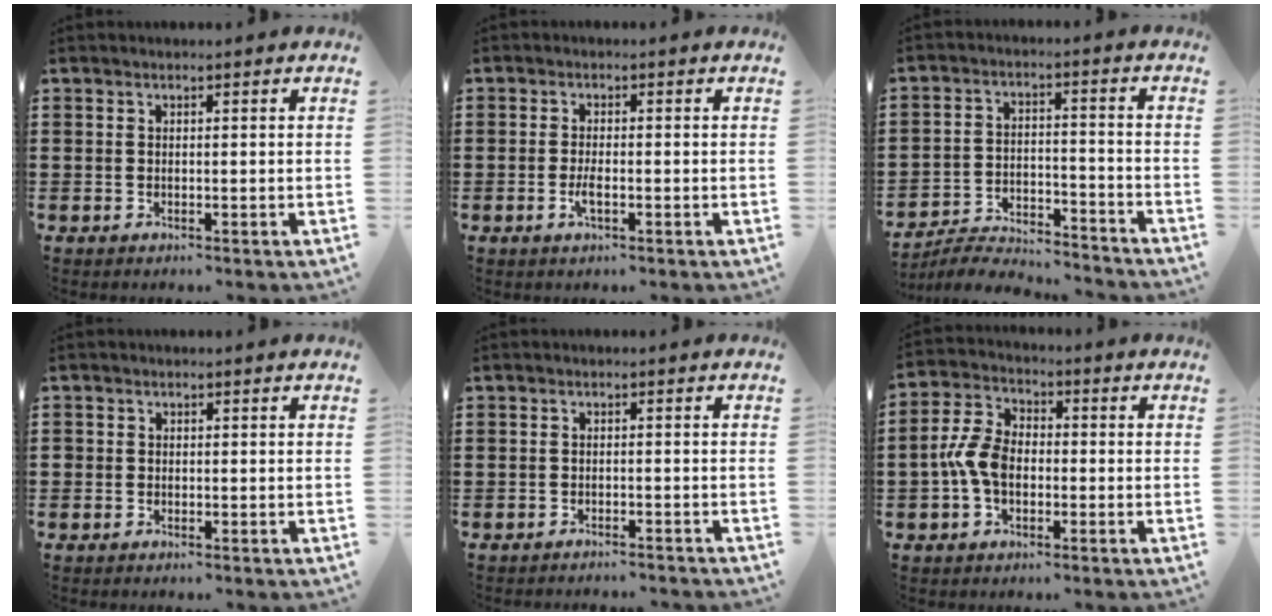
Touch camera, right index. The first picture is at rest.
{"total": 2.3, "force": [-0.8, 0.5, 2.0], "torque": [-0.043, -0.002, -0.016]}
{"total": 5.2, "force": [-5.2, 0.3, 0.8], "torque": [-0.020, 0.007, -0.104]}
{"total": 0.6, "force": [-0.2, 0.6, 0.1], "torque": [-0.002, 0.003, -0.004]}
{"total": 1.2, "force": [-1.1, -0.3, 0.1], "torque": [-0.004, 0.001, -0.022]}
{"total": 7.0, "force": [-2.0, 4.1, 5.3], "torque": [-0.141, -0.002, -0.046]}